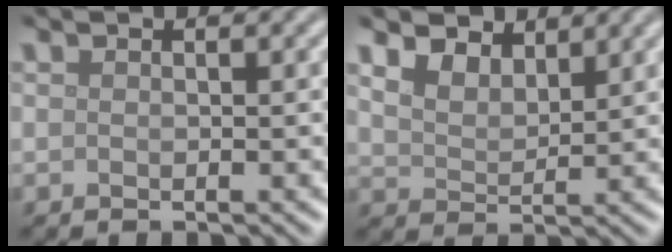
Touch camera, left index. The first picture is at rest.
{"total": 4.0, "force": [3.1, 1.9, 1.7], "torque": [-0.051, 0.002, 0.046]}